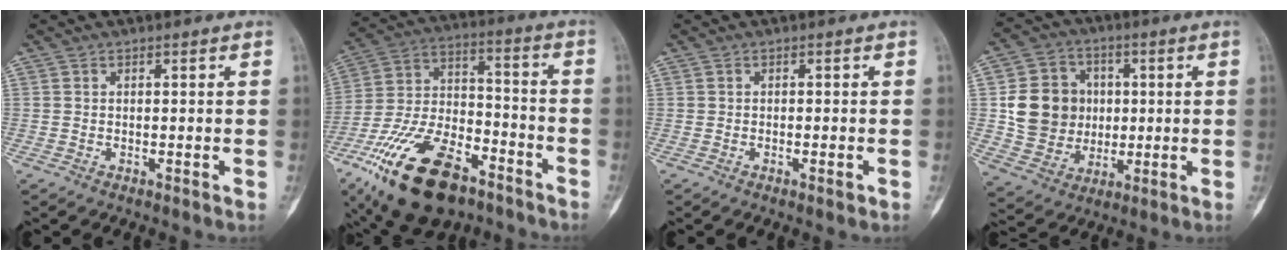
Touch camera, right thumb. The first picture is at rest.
{"total": 23.9, "force": [-14.1, 11.7, 15.4], "torque": [-0.318, 0.052, -0.249]}
{"total": 1.1, "force": [-0.5, 0.4, 0.9], "torque": [-0.014, 0.000, -0.006]}
{"total": 13.7, "force": [1.2, 12.3, 5.9], "torque": [-0.069, 0.010, 0.034]}